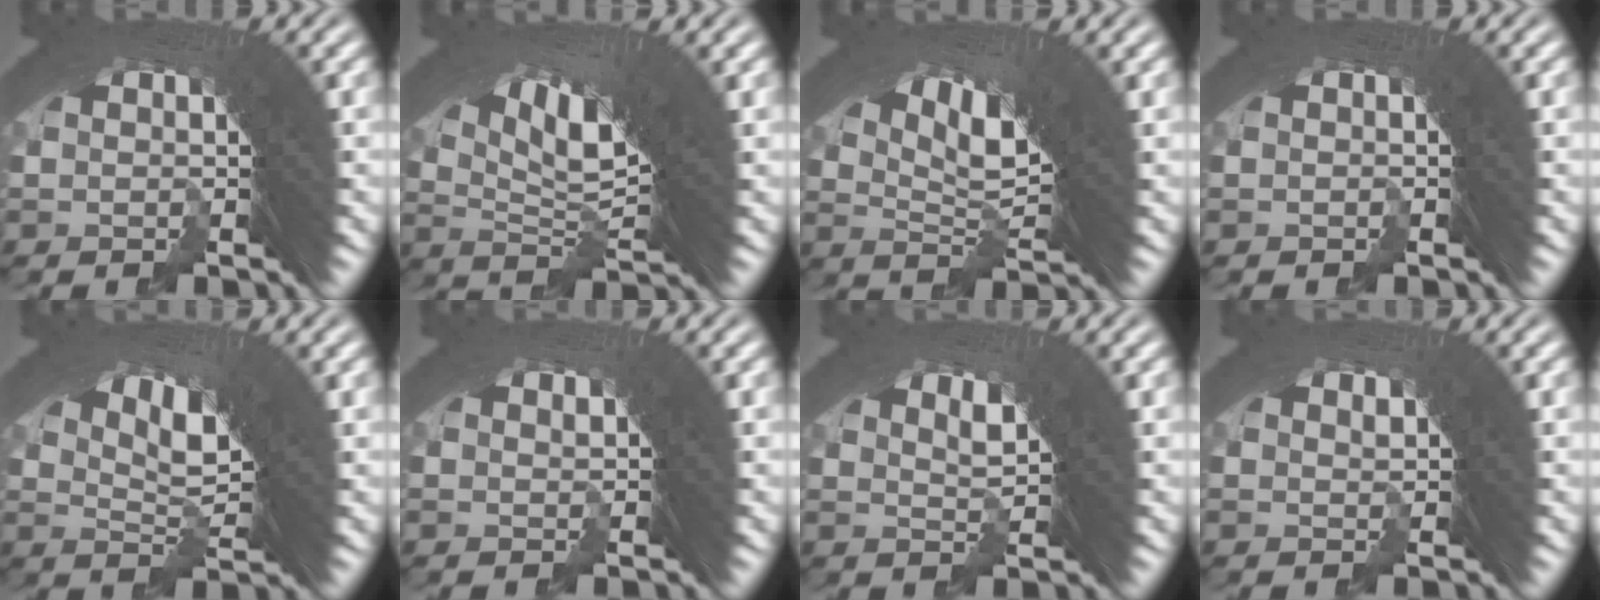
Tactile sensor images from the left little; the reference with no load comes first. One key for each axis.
{"total": 9.2, "fx": 1.6, "fy": 4.6, "fz": 7.9, "tx": -0.142, "ty": -0.010, "tz": 0.031}
{"total": 7.8, "fx": 1.2, "fy": 3.9, "fz": 6.6, "tx": -0.124, "ty": -0.015, "tz": 0.025}
{"total": 0.0}
{"total": 6.8, "fx": 1.2, "fy": 3.6, "fz": 5.7, "tx": -0.108, "ty": -0.013, "tz": 0.023}
{"total": 0.9, "fx": 0.3, "fy": 0.5, "fz": 0.6, "tx": -0.017, "ty": -0.006, "tz": 0.008}
{"total": 3.7, "fx": 0.8, "fy": 1.8, "fz": 3.1, "tx": -0.067, "ty": -0.012, "tz": 0.017}
{"total": 1.2, "fx": 0.3, "fy": 0.7, "fz": 0.9, "tx": -0.023, "ty": -0.008, "tz": 0.008}